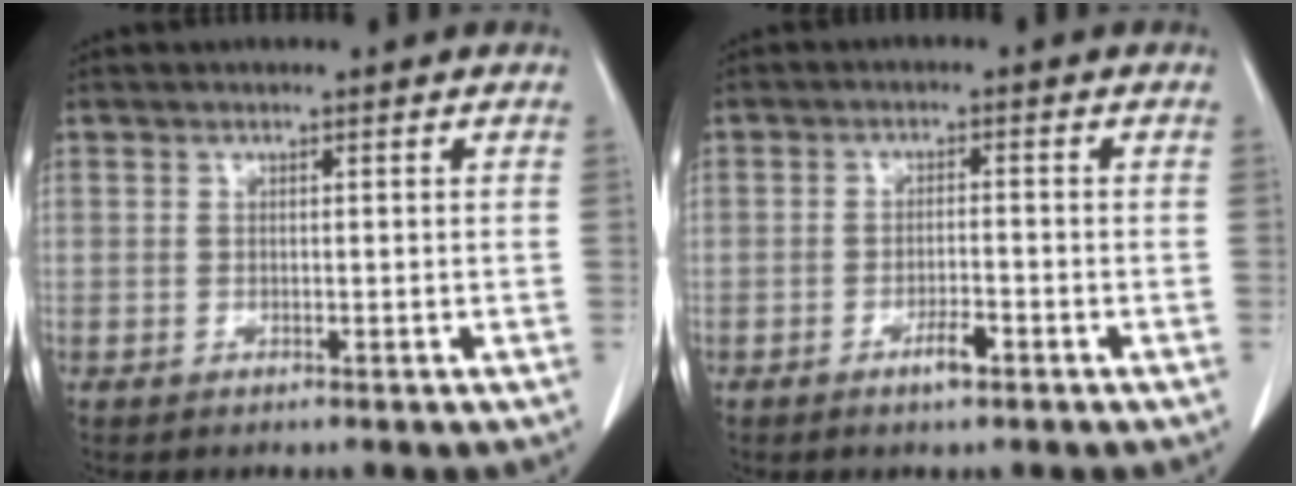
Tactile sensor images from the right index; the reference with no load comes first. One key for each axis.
{"total": 3.0, "fx": -1.8, "fy": 0.5, "fz": 2.3, "tx": -0.040, "ty": 0.000, "tz": -0.030}